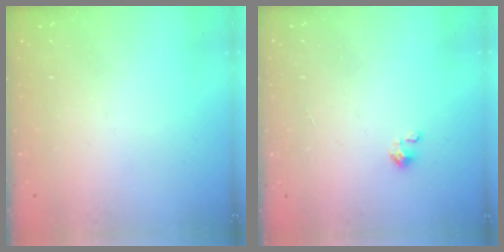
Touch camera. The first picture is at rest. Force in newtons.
{"total": 0.0}